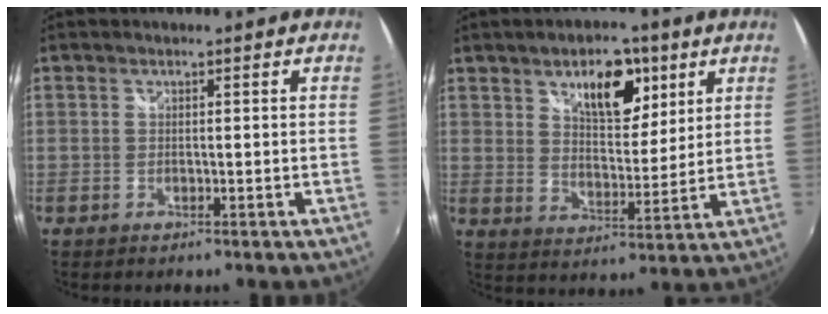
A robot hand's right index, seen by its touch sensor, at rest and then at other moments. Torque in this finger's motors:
{"motor_torque": [0.25, 0.21, 0.17, 0.08]}